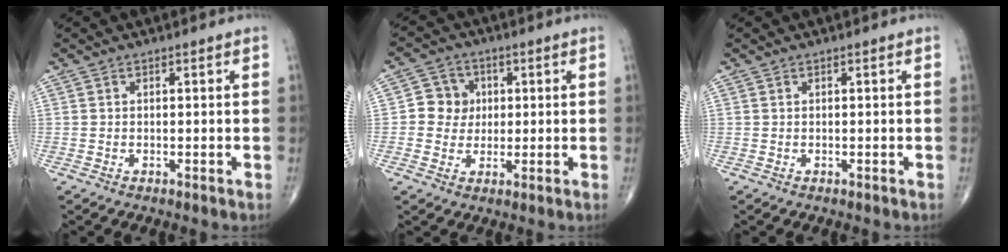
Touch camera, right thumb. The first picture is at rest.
{"total": 6.0, "force": [0.6, 5.7, 1.9], "torque": [0.004, 0.008, 0.002]}
{"total": 0.0}